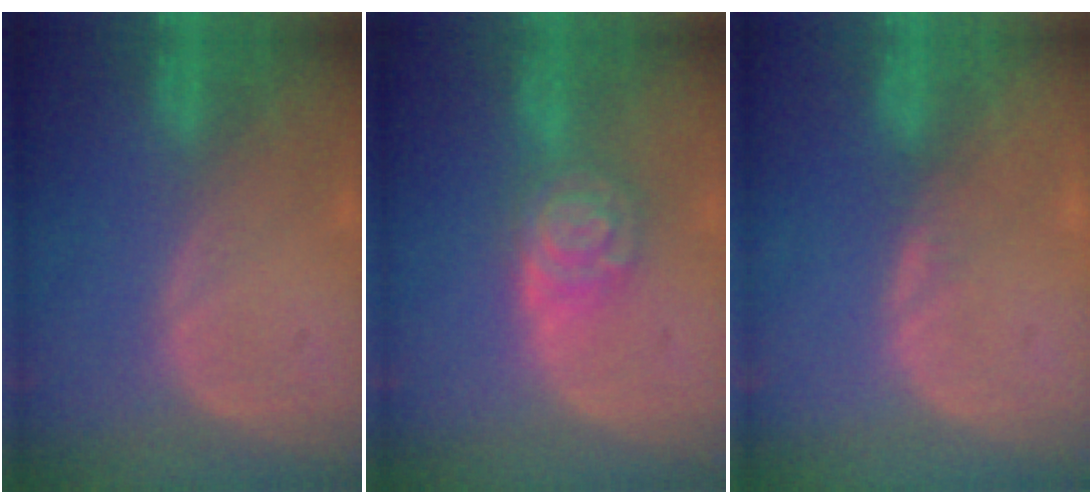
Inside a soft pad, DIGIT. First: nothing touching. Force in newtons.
{"total": 5.9, "press": 5.9, "slide": 0.3}
{"total": 0.8, "press": 0.8, "slide": 0.1}